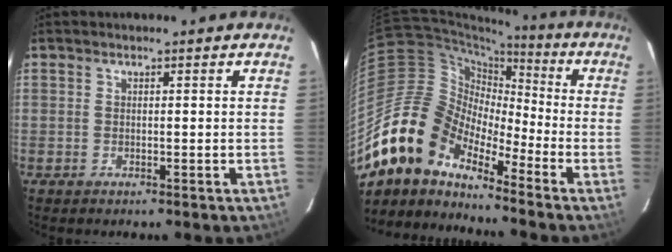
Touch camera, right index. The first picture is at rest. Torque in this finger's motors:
{"motor_torque": [0.97, -1.17, 0.02, -0.21]}